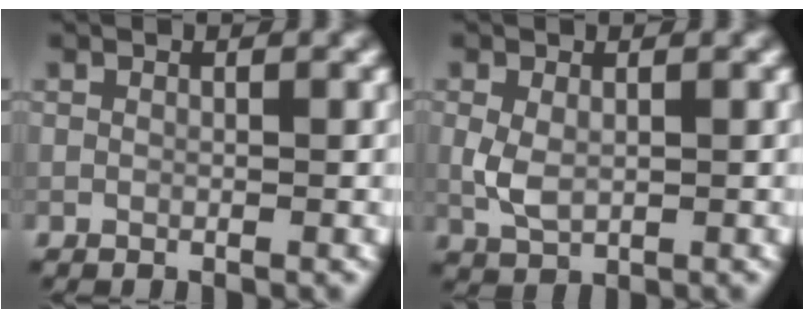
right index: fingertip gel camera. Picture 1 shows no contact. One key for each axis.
{"total": 2.5, "fx": 0.0, "fy": 1.6, "fz": 1.9, "tx": -0.049, "ty": -0.003, "tz": 0.004}